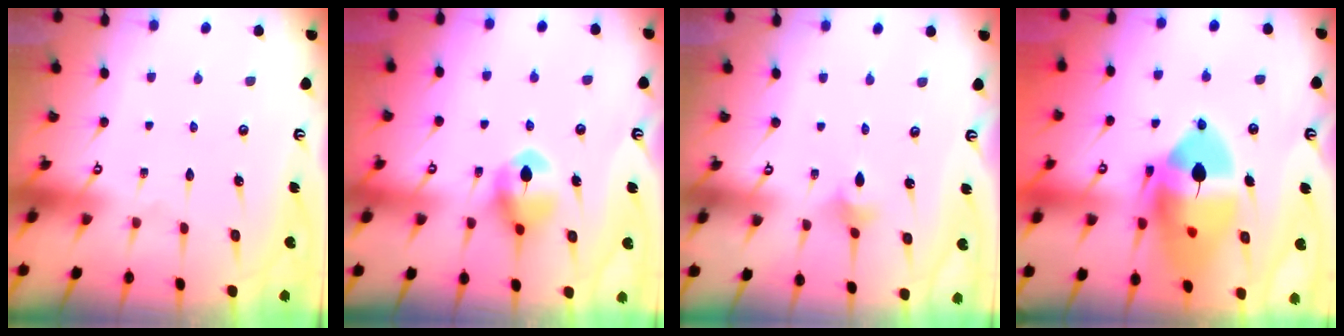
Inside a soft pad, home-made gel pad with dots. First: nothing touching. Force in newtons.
{"total": 8.6, "press": 8.5, "slide": 0.3}
{"total": 2.5, "press": 2.4, "slide": 0.6}
{"total": 19.9, "press": 19.7, "slide": 2.5}